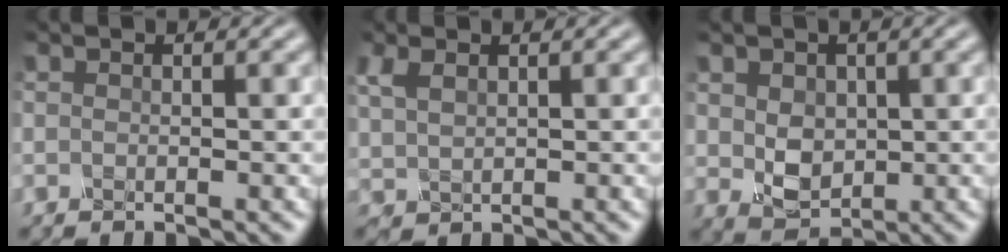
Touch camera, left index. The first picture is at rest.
{"total": 1.3, "force": [1.3, 0.2, 0.1], "torque": [-0.023, 0.006, 0.036]}
{"total": 2.2, "force": [0.3, 1.9, 1.2], "torque": [-0.037, -0.001, 0.020]}